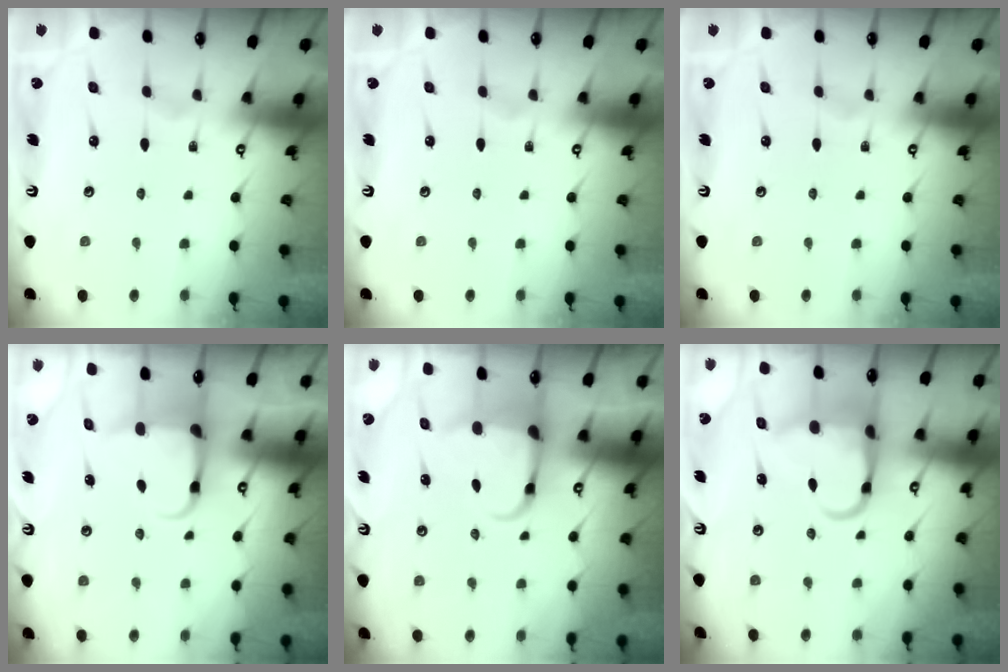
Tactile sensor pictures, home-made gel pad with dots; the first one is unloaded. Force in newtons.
{"total": 0.0}
{"total": 0.0}
{"total": 4.5, "press": 4.5, "slide": 0.3}
{"total": 4.8, "press": 4.7, "slide": 1.2}
{"total": 9.8, "press": 9.6, "slide": 2.1}